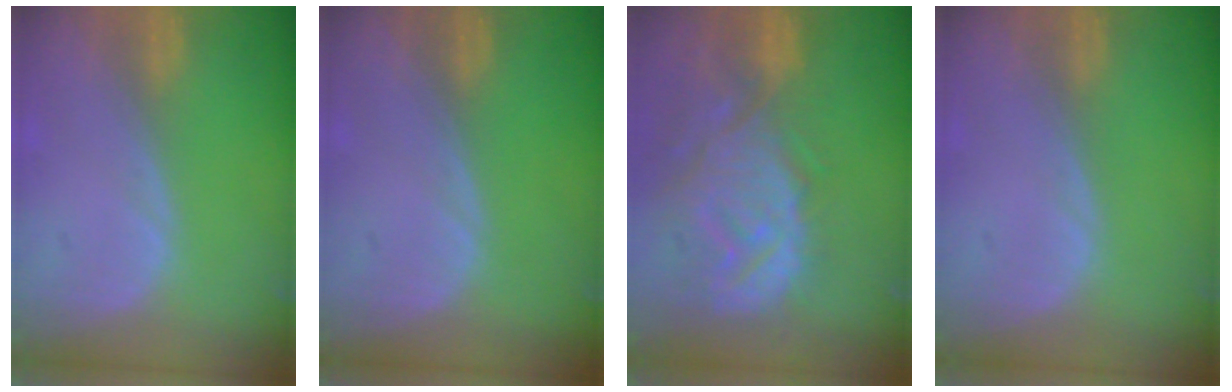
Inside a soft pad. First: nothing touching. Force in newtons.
{"total": 0.0}
{"total": 13.4, "press": 11.7, "slide": 6.6}
{"total": 0.0}